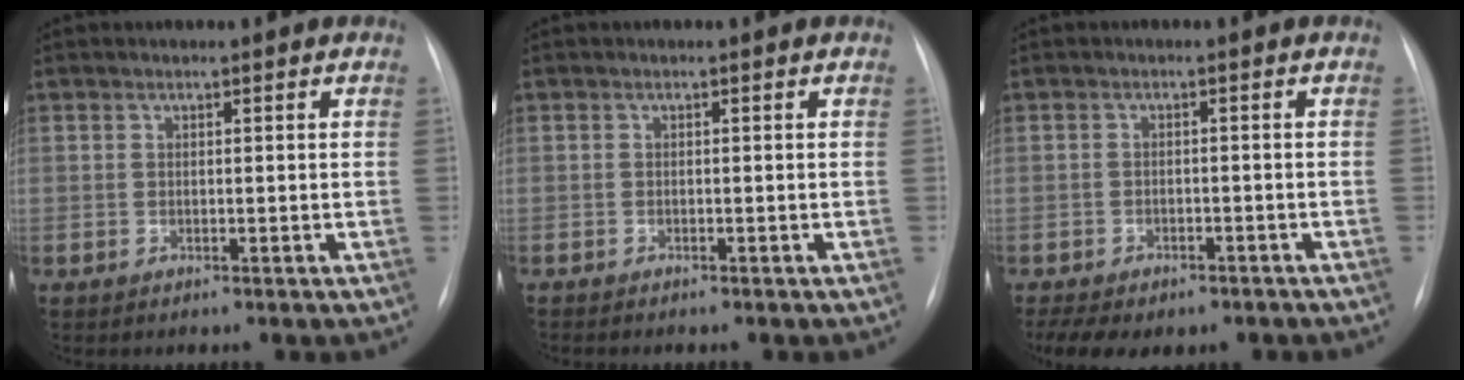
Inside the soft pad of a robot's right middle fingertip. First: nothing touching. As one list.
[{"total": 1.3, "force": [-1.1, 0.2, 0.6], "torque": [-0.006, -0.002, -0.013]}, {"total": 10.5, "force": [-7.6, 5.2, 5.1], "torque": [-0.095, 0.007, -0.094]}]